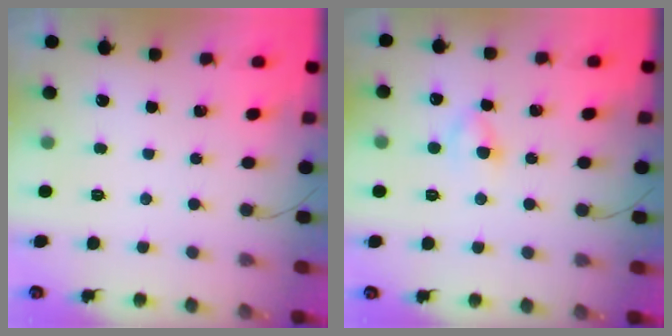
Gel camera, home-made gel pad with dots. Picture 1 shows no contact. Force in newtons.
{"total": 2.9, "press": 2.6, "slide": 1.3}